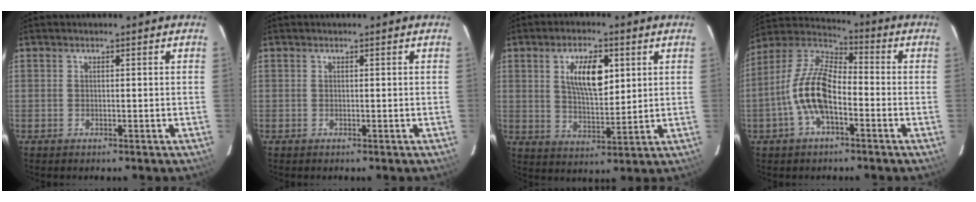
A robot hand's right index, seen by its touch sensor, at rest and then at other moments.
{"total": 0.0}
{"total": 9.6, "force": [3.2, 4.1, 8.0], "torque": [-0.140, 0.006, 0.061]}
{"total": 12.8, "force": [-3.8, 5.7, 10.8], "torque": [-0.228, 0.011, -0.077]}